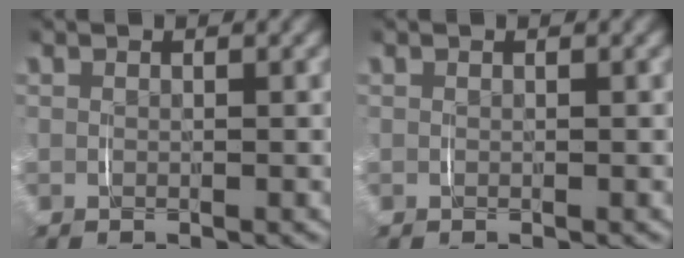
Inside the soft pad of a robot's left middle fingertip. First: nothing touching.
{"total": 0.0}